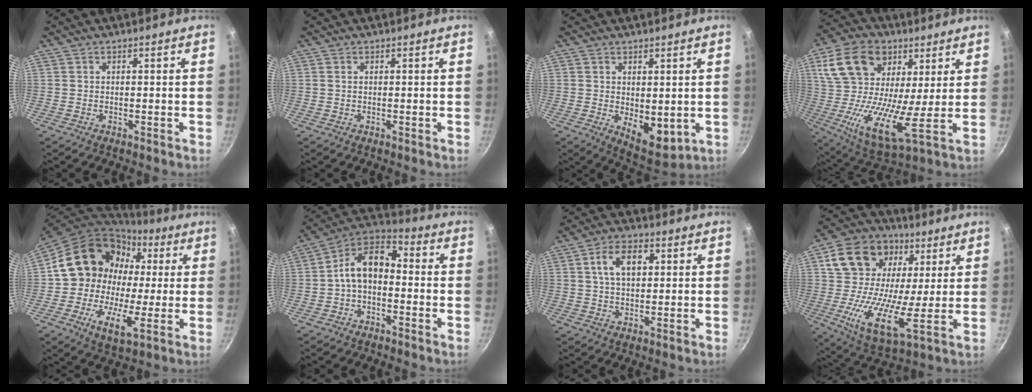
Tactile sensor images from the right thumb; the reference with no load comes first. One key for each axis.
{"total": 0.0}
{"total": 7.8, "fx": 0.2, "fy": 4.3, "fz": 6.5, "tx": -0.070, "ty": -0.023, "tz": 0.018}
{"total": 20.2, "fx": 7.1, "fy": 11.6, "fz": 14.9, "tx": -0.266, "ty": -0.027, "tz": 0.109}
{"total": 20.4, "fx": 2.8, "fy": 15.5, "fz": 13.0, "tx": -0.198, "ty": 0.030, "tz": 0.034}
{"total": 10.9, "fx": -1.1, "fy": 7.0, "fz": 8.3, "tx": -0.125, "ty": 0.051, "tz": -0.040}
{"total": 7.7, "fx": 1.9, "fy": 4.7, "fz": 5.7, "tx": -0.082, "ty": 0.010, "tz": 0.029}
{"total": 20.0, "fx": 5.5, "fy": 13.6, "fz": 13.6, "tx": -0.223, "ty": -0.013, "tz": 0.080}